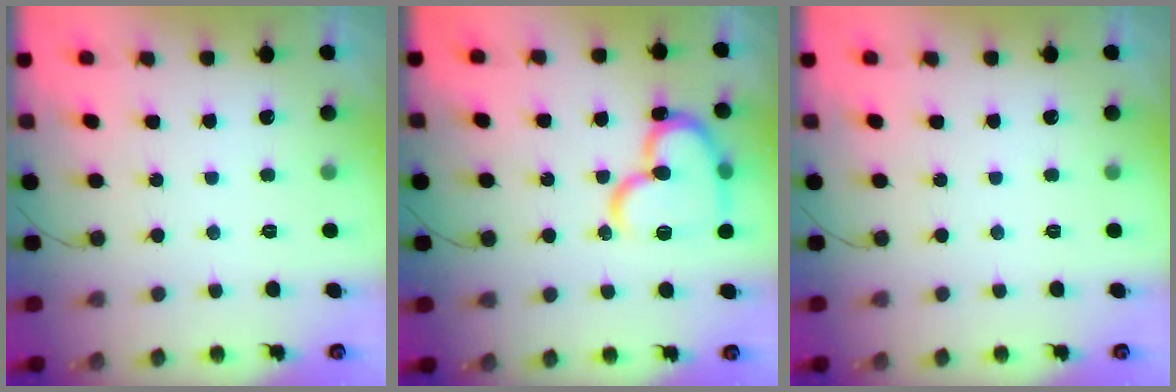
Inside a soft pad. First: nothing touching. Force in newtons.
{"total": 18.4, "press": 18.2, "slide": 2.4}
{"total": 0.0}